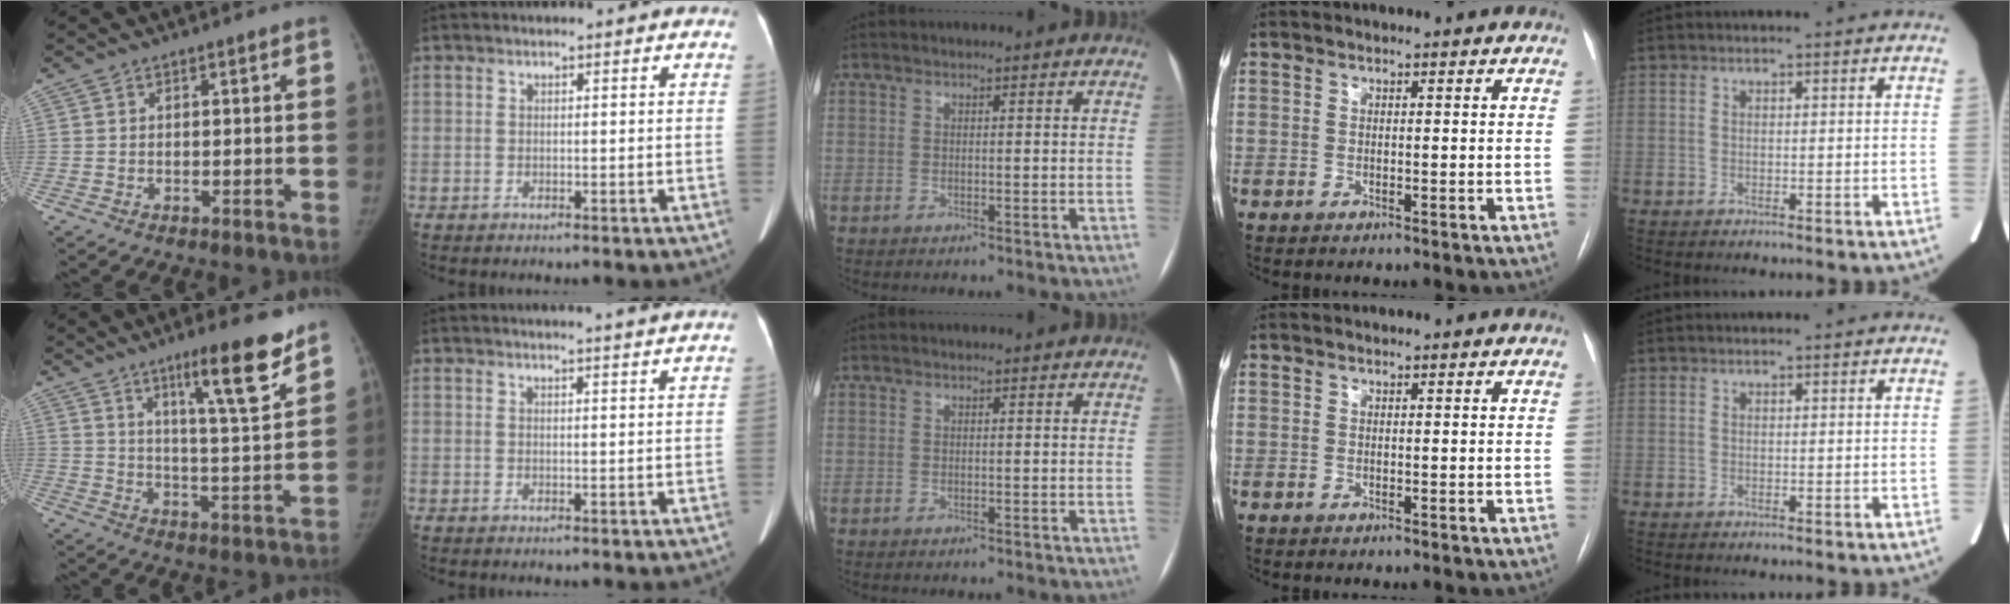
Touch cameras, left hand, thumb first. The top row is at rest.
{"thumb": {"total": 14.5, "force": [9.5, 1.8, 10.8], "torque": [-0.147, -0.064, 0.150]}, "index": {"total": 4.6, "force": [4.2, -1.0, 1.6], "torque": [-0.020, 0.001, 0.040]}}